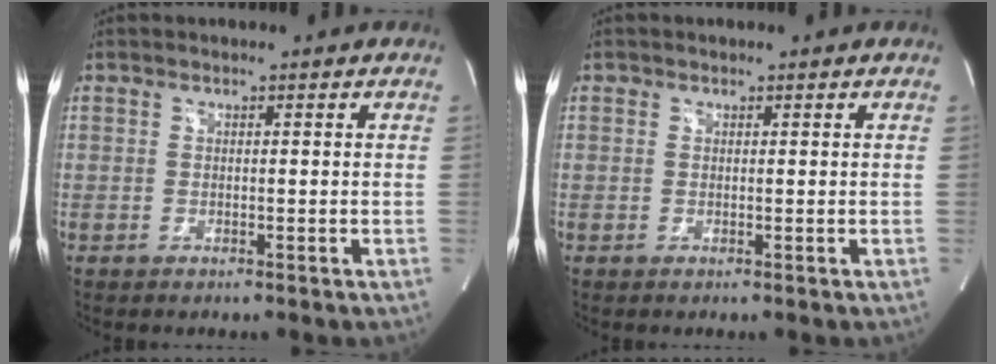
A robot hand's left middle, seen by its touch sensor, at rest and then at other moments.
{"total": 0.0}